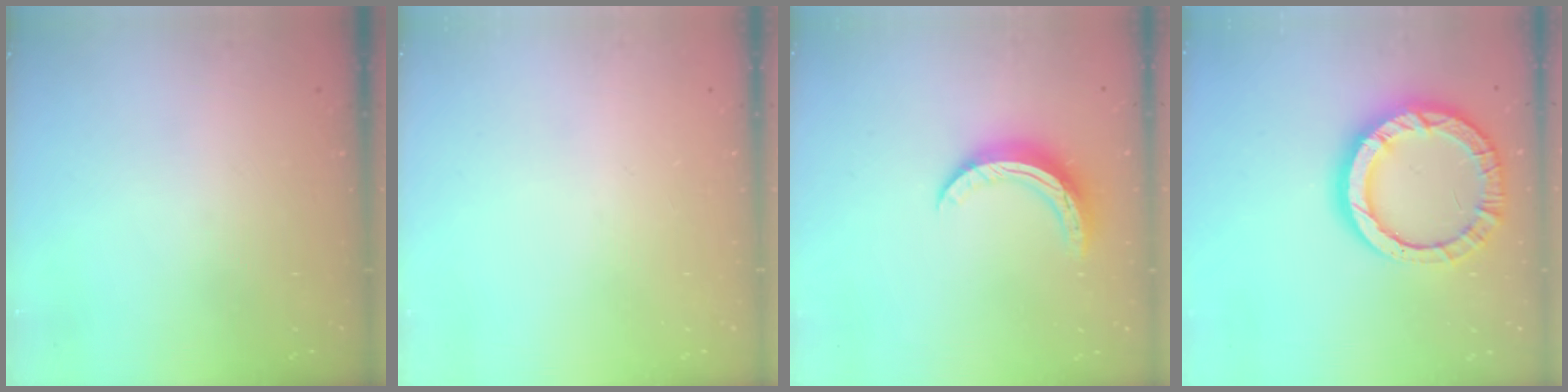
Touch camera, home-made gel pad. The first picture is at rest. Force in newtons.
{"total": 0.0}
{"total": 10.1, "press": 10.1, "slide": 0.5}
{"total": 16.4, "press": 16.3, "slide": 1.9}